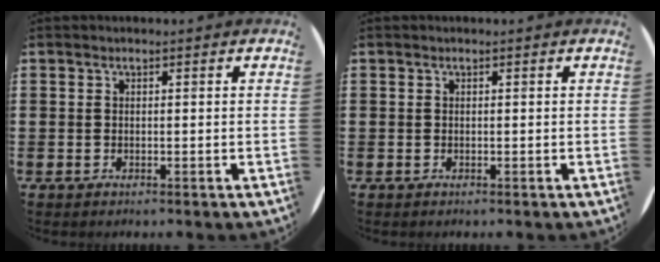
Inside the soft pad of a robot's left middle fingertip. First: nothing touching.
{"total": 0.0}